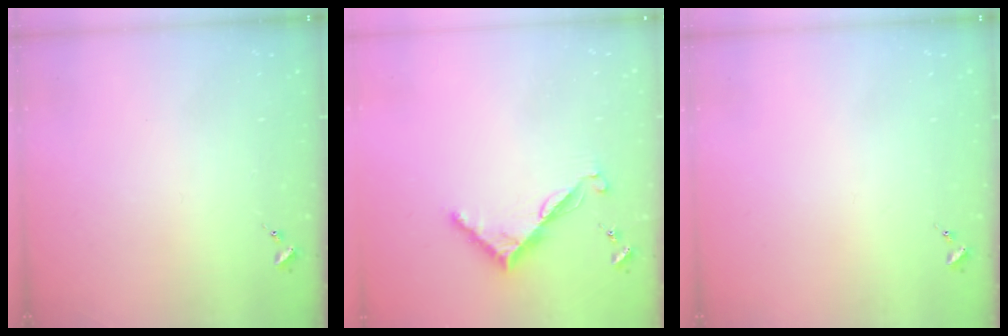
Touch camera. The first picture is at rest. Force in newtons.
{"total": 7.8, "press": 7.8, "slide": 0.6}
{"total": 0.0}